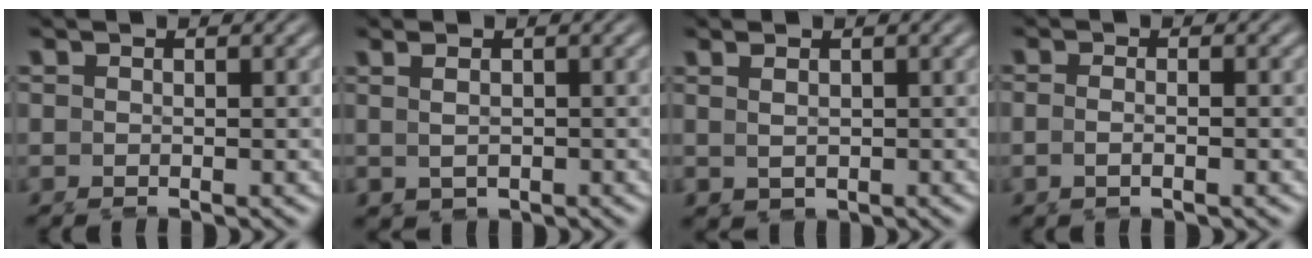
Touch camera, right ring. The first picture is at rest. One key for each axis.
{"total": 1.6, "fx": 0.2, "fy": 1.0, "fz": 1.3, "tx": -0.020, "ty": -0.003, "tz": 0.008}
{"total": 1.4, "fx": 0.4, "fy": 0.9, "fz": 1.0, "tx": -0.016, "ty": -0.006, "tz": 0.016}
{"total": 1.5, "fx": -0.9, "fy": 0.4, "fz": 1.2, "tx": -0.030, "ty": -0.003, "tz": -0.020}